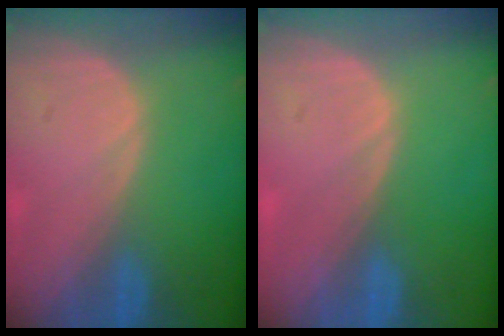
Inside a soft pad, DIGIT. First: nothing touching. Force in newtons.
{"total": 0.0}